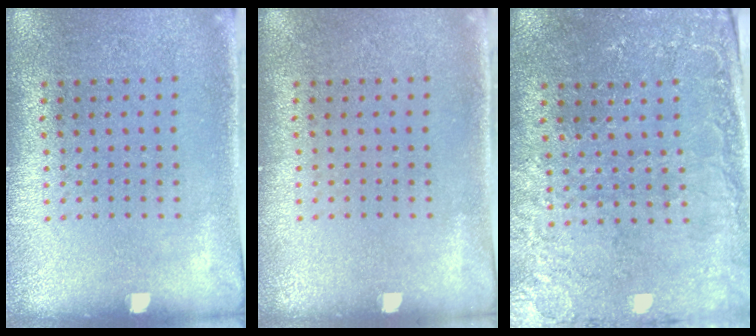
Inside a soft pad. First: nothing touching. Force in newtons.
{"total": 0.0}
{"total": 0.7, "press": 0.6, "slide": 0.4}